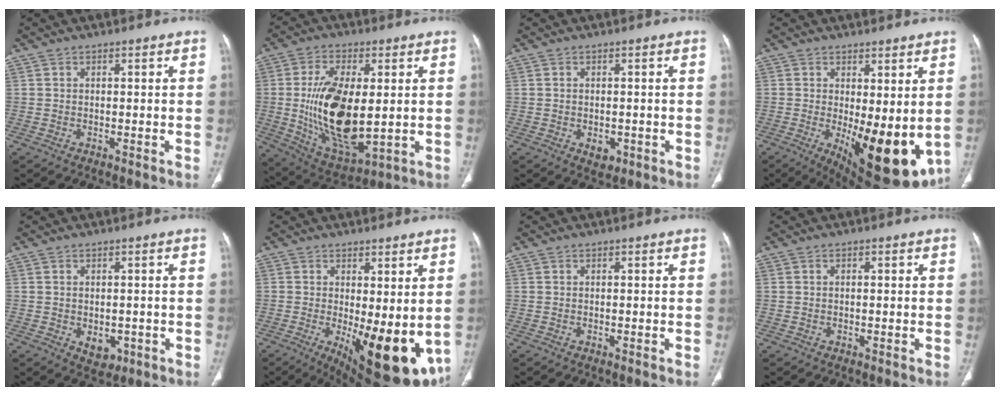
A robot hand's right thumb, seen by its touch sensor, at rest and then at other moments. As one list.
[{"total": 19.1, "force": [0.4, 9.1, 16.8], "torque": [-0.303, -0.020, 0.024]}, {"total": 2.9, "force": [-0.9, 2.0, 1.9], "torque": [-0.018, 0.001, -0.005]}, {"total": 16.0, "force": [-1.8, 6.4, 14.5], "torque": [-0.202, -0.037, -0.004]}, {"total": 4.0, "force": [-1.0, 2.9, 2.6], "torque": [-0.024, 0.000, -0.001]}, {"total": 15.9, "force": [-2.3, 6.0, 14.5], "torque": [-0.196, -0.034, -0.010]}, {"total": 0.0}, {"total": 0.7, "force": [0.1, 0.3, 0.6], "torque": [-0.015, 0.006, 0.004]}]